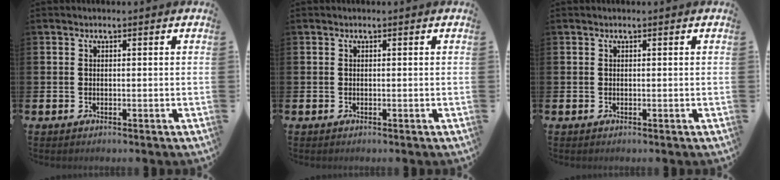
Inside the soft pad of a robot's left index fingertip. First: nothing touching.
{"total": 0.0}
{"total": 0.0}